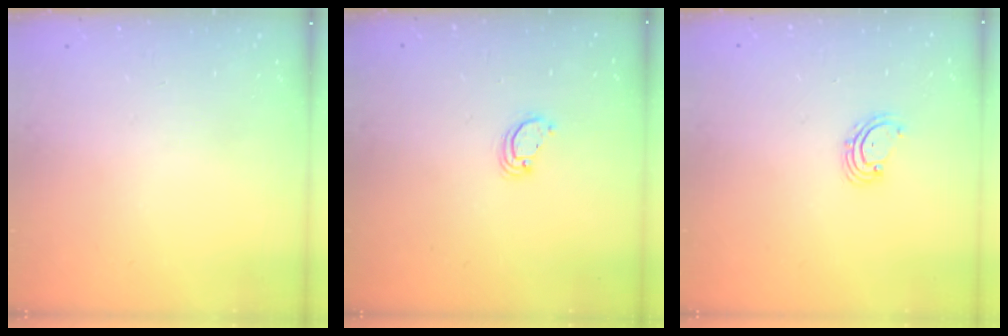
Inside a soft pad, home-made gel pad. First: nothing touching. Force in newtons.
{"total": 3.2, "press": 3.1, "slide": 0.3}
{"total": 2.5, "press": 2.4, "slide": 0.4}